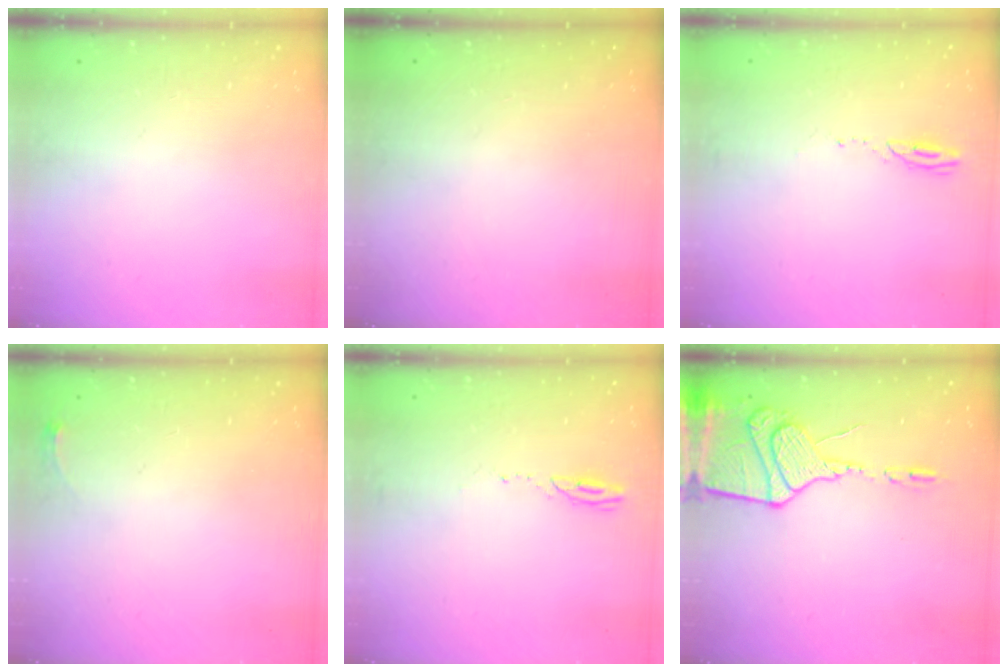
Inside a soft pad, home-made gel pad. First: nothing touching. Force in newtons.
{"total": 0.0}
{"total": 2.4, "press": 2.4, "slide": 0.3}
{"total": 2.8, "press": 2.8, "slide": 0.4}
{"total": 2.4, "press": 2.4, "slide": 0.3}
{"total": 15.2, "press": 15.1, "slide": 2.1}